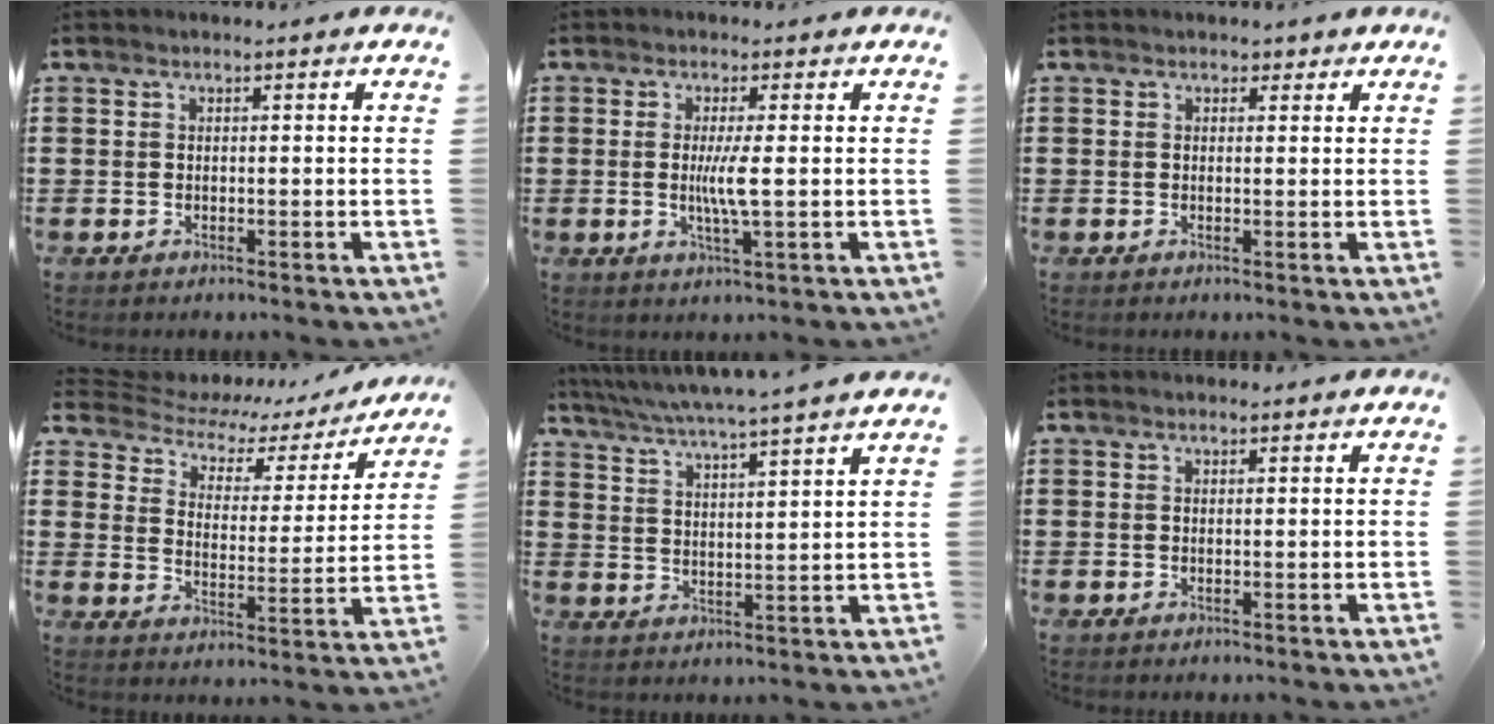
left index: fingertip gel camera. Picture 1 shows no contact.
{"total": 4.3, "force": [0.1, 0.1, 4.3], "torque": [-0.087, -0.008, -0.004]}
{"total": 1.0, "force": [0.7, 0.7, 0.1], "torque": [0.002, 0.004, 0.011]}
{"total": 4.6, "force": [3.6, 2.3, 1.6], "torque": [-0.056, -0.023, 0.055]}
{"total": 4.3, "force": [3.9, -1.0, 1.7], "torque": [-0.050, -0.030, 0.060]}
{"total": 0.6, "force": [0.5, 0.1, 0.3], "torque": [-0.007, 0.000, 0.009]}